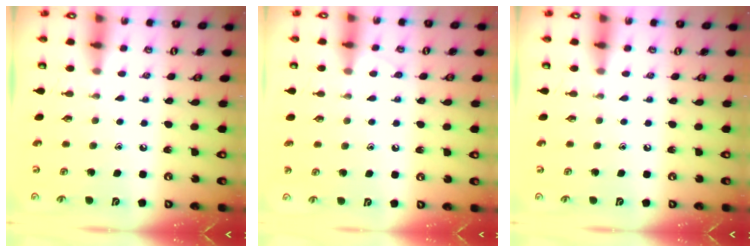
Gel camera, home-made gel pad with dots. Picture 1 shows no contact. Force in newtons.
{"total": 5.4, "press": 5.4, "slide": 0.6}
{"total": 0.0}